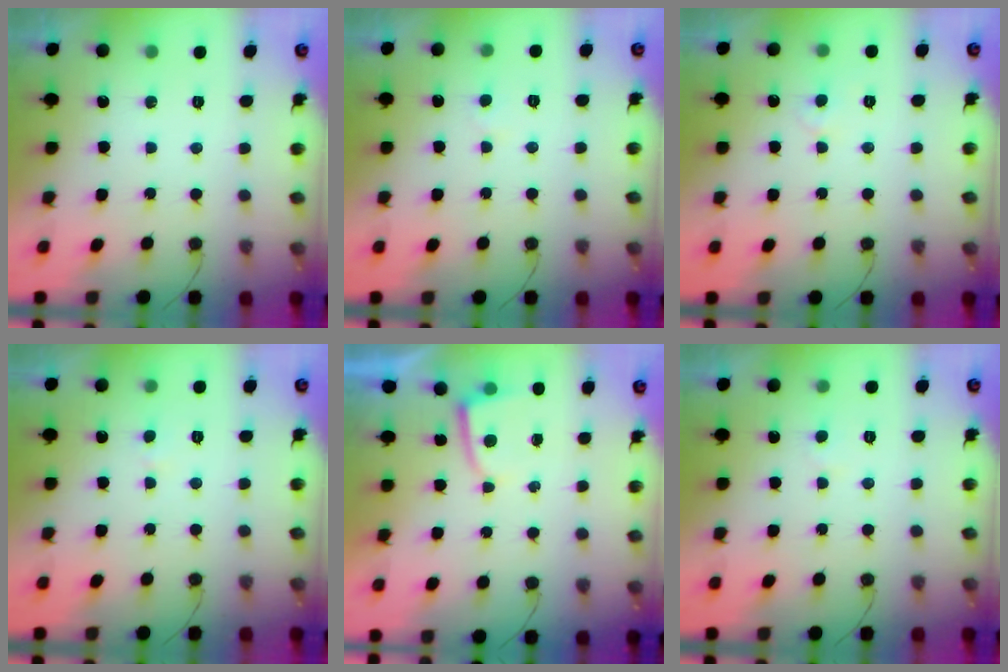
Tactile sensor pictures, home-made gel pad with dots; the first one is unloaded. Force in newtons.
{"total": 2.0, "press": 2.0, "slide": 0.2}
{"total": 3.5, "press": 3.5, "slide": 0.2}
{"total": 2.2, "press": 2.2, "slide": 0.2}
{"total": 2.2, "press": 2.2, "slide": 0.4}
{"total": 2.0, "press": 2.0, "slide": 0.2}